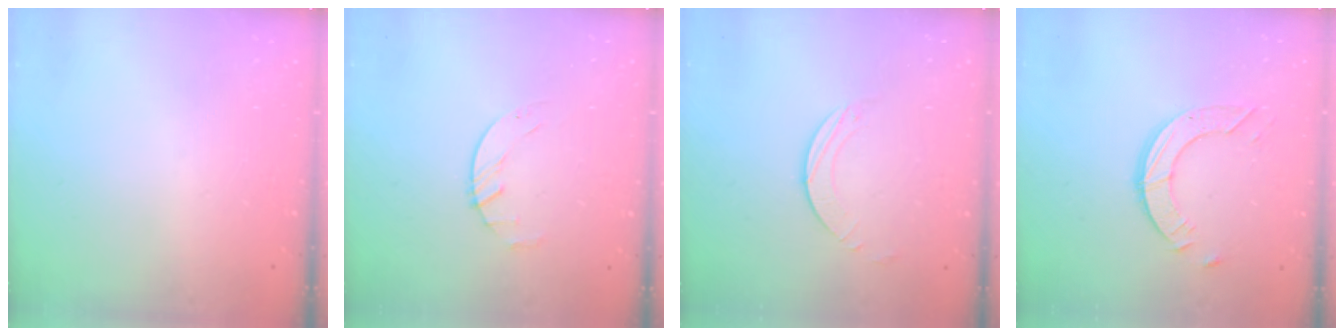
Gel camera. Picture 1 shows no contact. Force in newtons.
{"total": 2.2, "press": 2.2, "slide": 0.4}
{"total": 1.6, "press": 1.6, "slide": 0.2}
{"total": 6.9, "press": 6.9, "slide": 0.6}